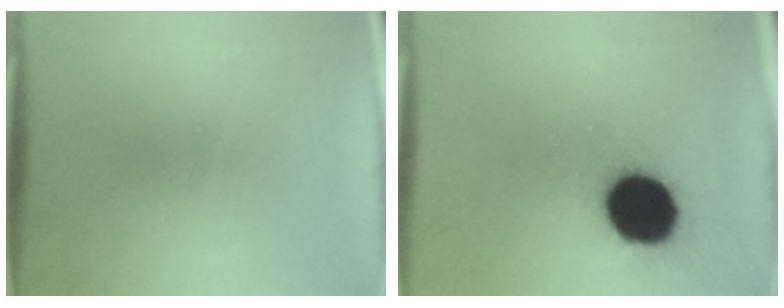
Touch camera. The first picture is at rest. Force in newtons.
{"total": 19.1}